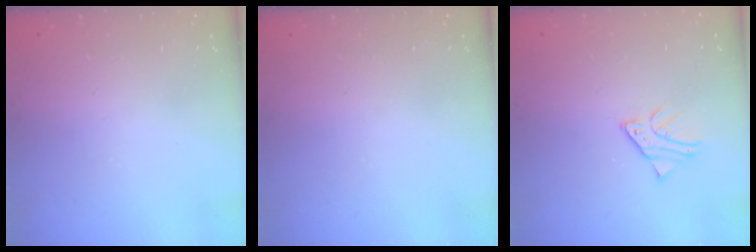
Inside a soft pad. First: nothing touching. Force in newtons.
{"total": 0.0}
{"total": 3.3, "press": 3.3, "slide": 0.4}